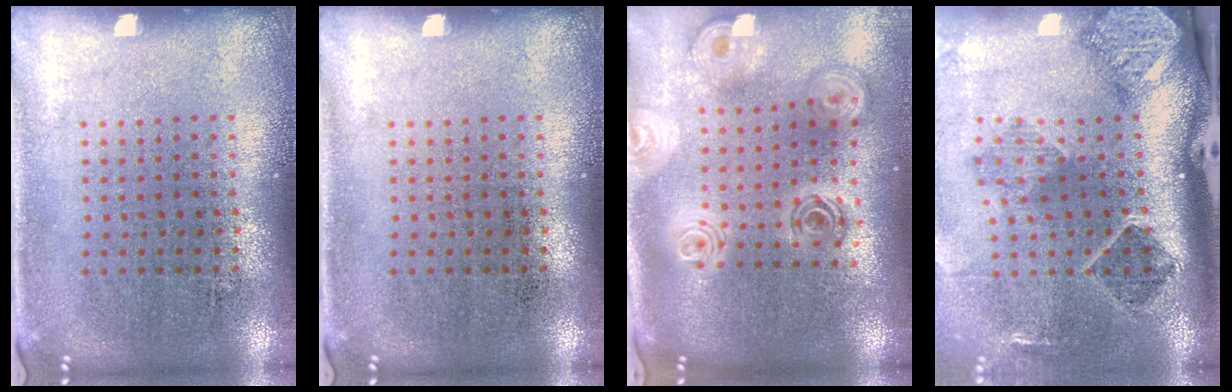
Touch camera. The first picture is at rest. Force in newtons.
{"total": 0.0}
{"total": 2.4, "press": 1.9, "slide": 1.5}
{"total": 2.9, "press": 1.8, "slide": 2.3}